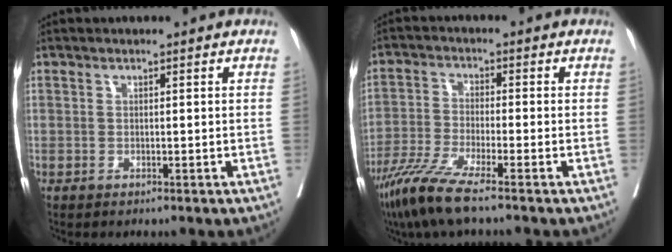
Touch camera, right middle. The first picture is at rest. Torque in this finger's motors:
{"motor_torque": [1.07, -1.06, 0.26, 0.07]}